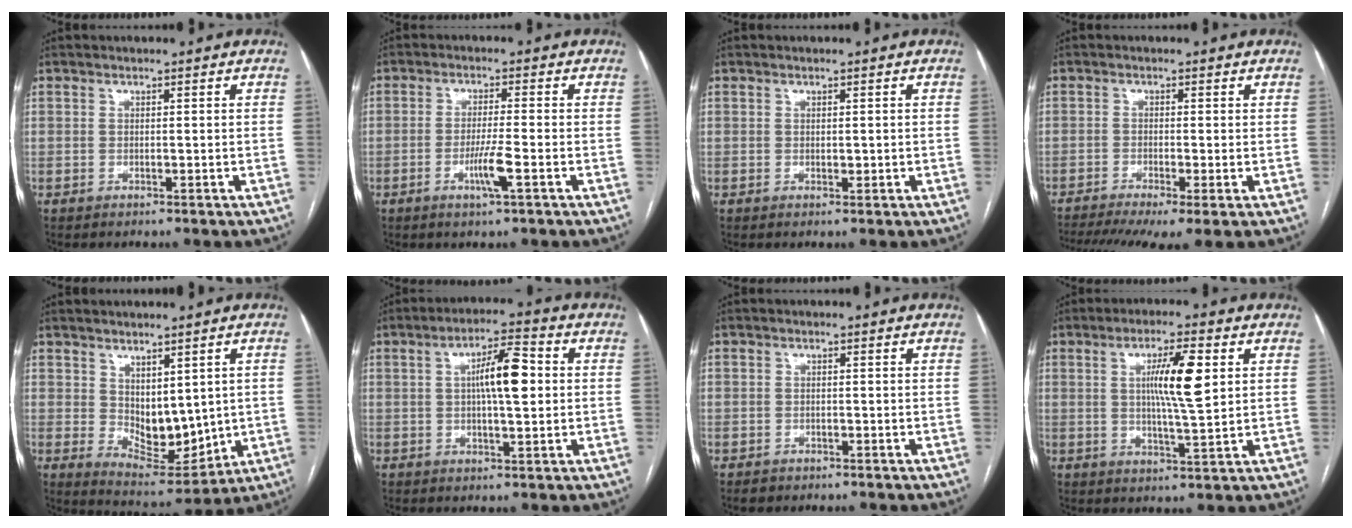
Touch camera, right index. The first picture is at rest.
{"total": 4.6, "force": [-1.8, -0.2, 4.2], "torque": [-0.081, -0.009, -0.034]}
{"total": 1.0, "force": [0.1, 0.5, 0.8], "torque": [-0.012, -0.003, 0.004]}
{"total": 9.8, "force": [-6.5, 1.7, 7.1], "torque": [-0.121, -0.010, -0.105]}
{"total": 8.9, "force": [1.0, 5.0, 7.3], "torque": [-0.104, -0.009, 0.043]}
{"total": 8.0, "force": [1.0, 1.7, 7.8], "torque": [-0.133, 0.016, 0.015]}
{"total": 1.5, "force": [-0.9, 1.2, 0.0], "torque": [-0.004, 0.004, -0.013]}
{"total": 8.4, "force": [2.0, 0.5, 8.2], "torque": [-0.143, 0.000, 0.035]}